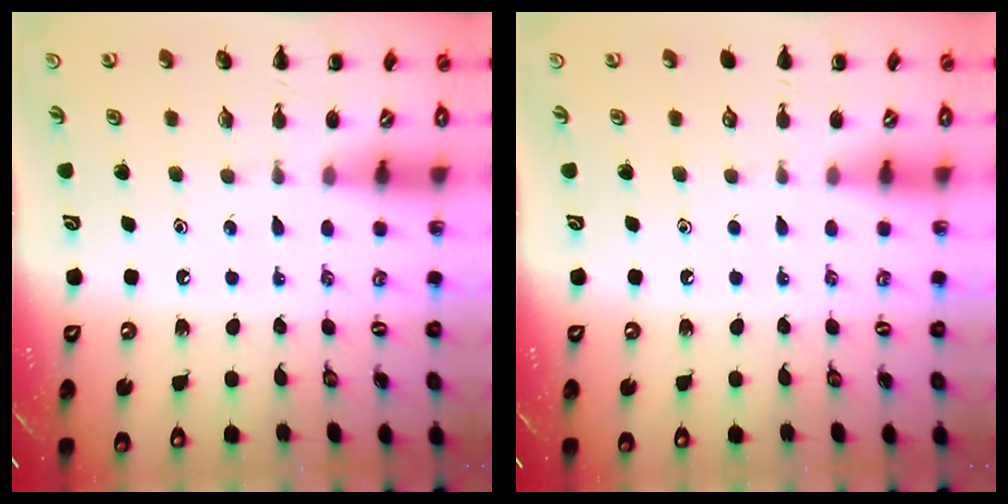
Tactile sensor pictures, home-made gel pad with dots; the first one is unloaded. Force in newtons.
{"total": 0.0}